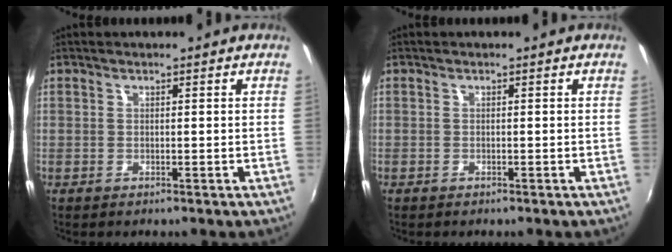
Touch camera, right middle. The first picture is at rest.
{"total": 0.6, "force": [-0.5, 0.2, 0.1], "torque": [-0.003, 0.001, -0.008]}